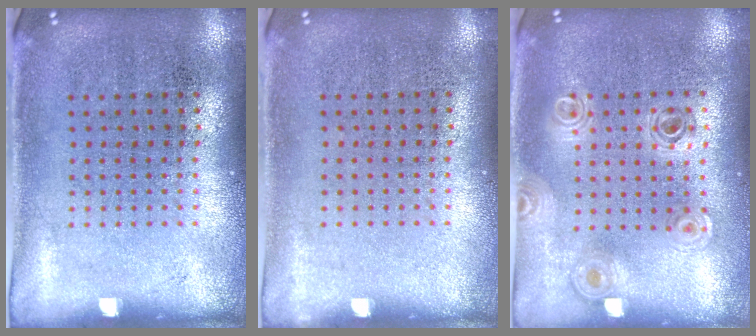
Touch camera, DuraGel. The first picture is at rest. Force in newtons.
{"total": 0.0}
{"total": 1.0, "press": 0.9, "slide": 0.2}